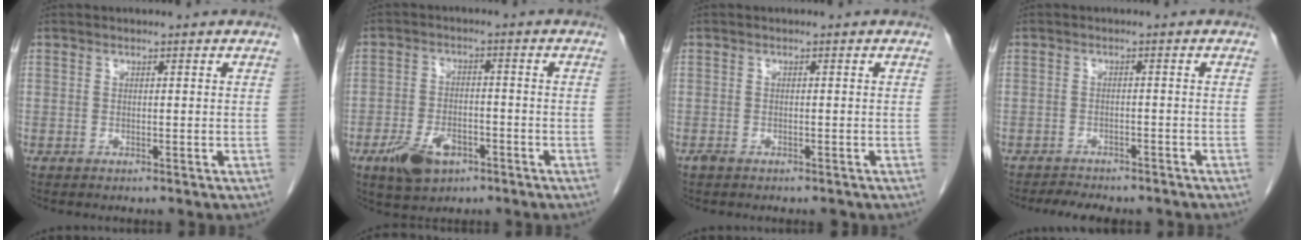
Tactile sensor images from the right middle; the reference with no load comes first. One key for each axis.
{"total": 7.1, "fx": -3.8, "fy": 3.8, "fz": 4.6, "tx": -0.089, "ty": -0.002, "tz": -0.061}
{"total": 2.1, "fx": -1.7, "fy": 0.9, "fz": 1.0, "tx": -0.019, "ty": -0.004, "tz": -0.021}
{"total": 6.2, "fx": -5.5, "fy": 1.8, "fz": 2.1, "tx": -0.037, "ty": 0.000, "tz": -0.073}